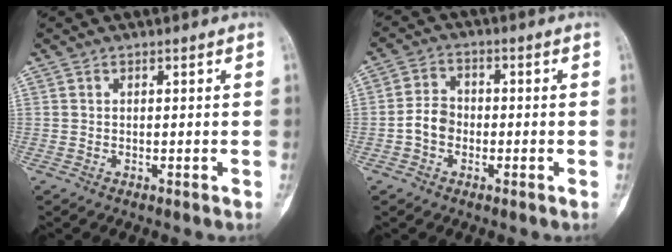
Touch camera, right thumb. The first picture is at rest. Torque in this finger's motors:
{"motor_torque": [1.03, 0.71, 0.36, -0.51, 0.03]}